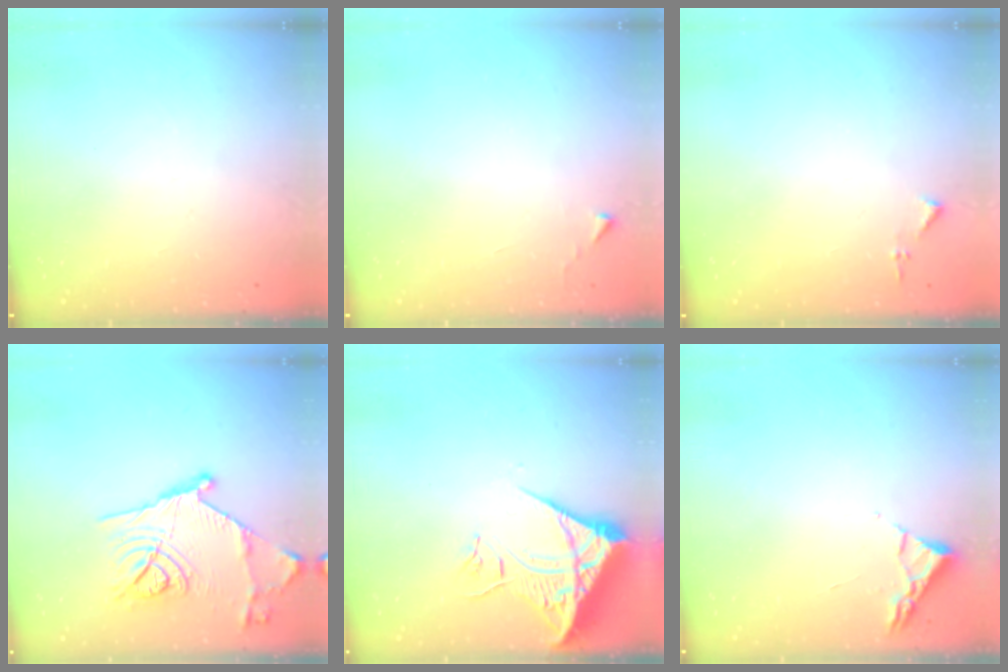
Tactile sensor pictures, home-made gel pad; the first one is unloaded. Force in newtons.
{"total": 2.7, "press": 2.6, "slide": 0.4}
{"total": 4.4, "press": 4.4, "slide": 0.6}
{"total": 17.2, "press": 17.1, "slide": 1.9}
{"total": 13.5, "press": 13.4, "slide": 1.8}
{"total": 3.0, "press": 2.9, "slide": 0.4}